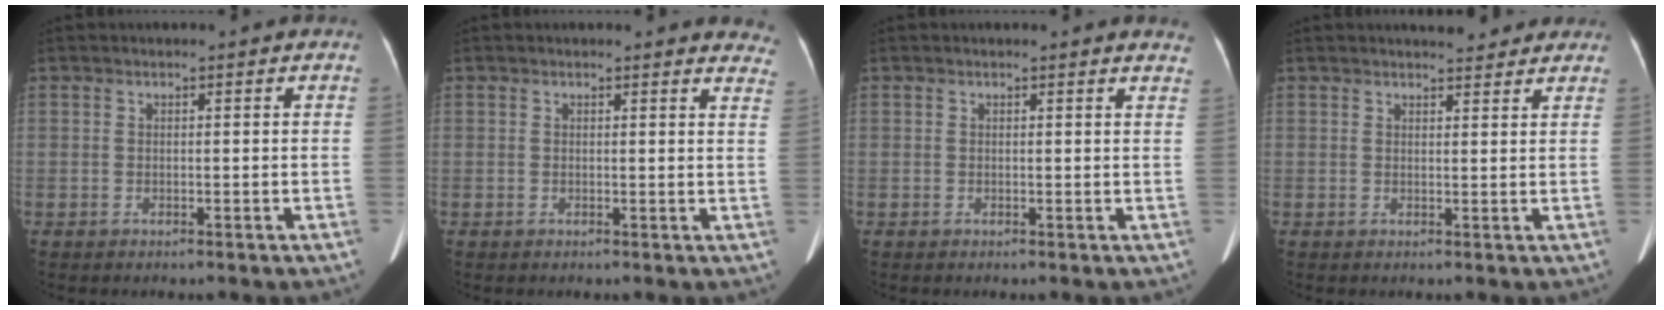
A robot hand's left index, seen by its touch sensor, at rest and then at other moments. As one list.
[{"total": 7.2, "force": [6.9, 1.7, 0.7], "torque": [0.031, -0.024, 0.033]}, {"total": 3.6, "force": [3.6, 0.4, 0.7], "torque": [-0.006, -0.013, 0.014]}, {"total": 4.8, "force": [4.4, 1.2, 1.4], "torque": [-0.016, 0.007, 0.049]}]